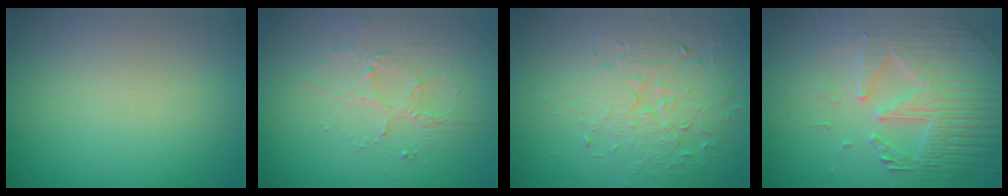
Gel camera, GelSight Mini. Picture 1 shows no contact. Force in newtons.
{"total": 1.9, "press": 1.5, "slide": 1.1}
{"total": 4.4, "press": 3.5, "slide": 2.7}
{"total": 5.3, "press": 5.0, "slide": 2.0}